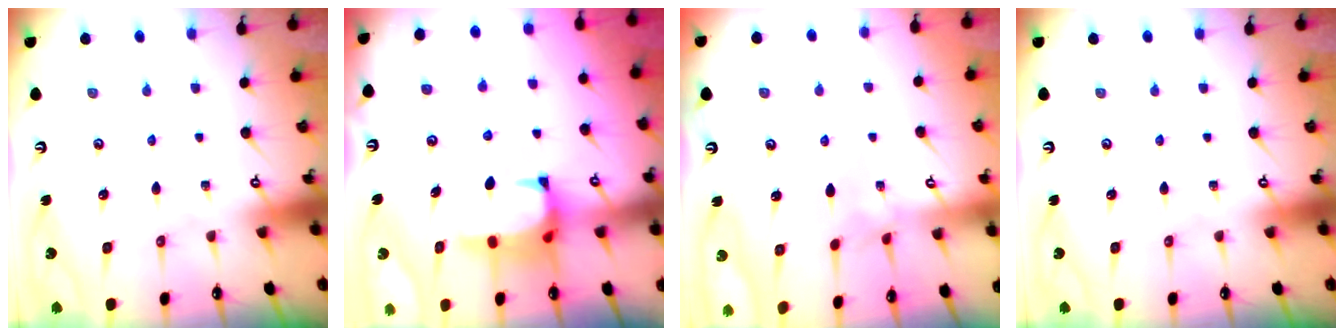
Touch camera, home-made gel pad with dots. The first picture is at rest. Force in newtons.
{"total": 1.4, "press": 1.2, "slide": 0.7}
{"total": 2.9, "press": 2.9, "slide": 0.2}
{"total": 0.0}